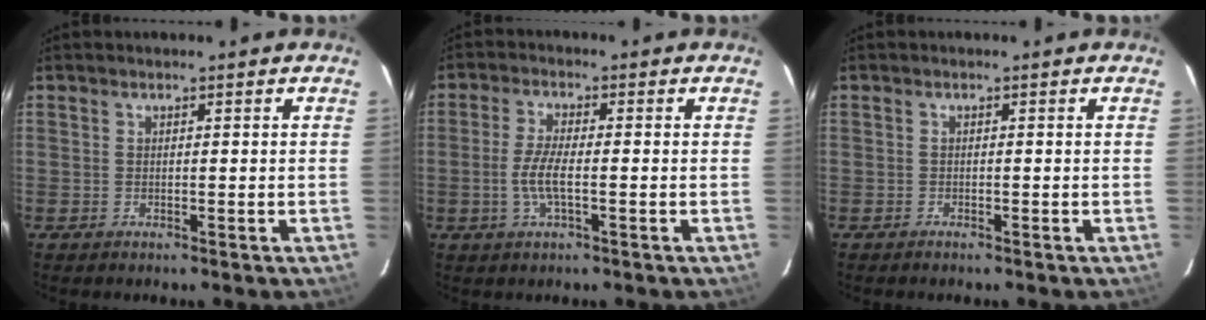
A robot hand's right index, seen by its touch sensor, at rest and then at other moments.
{"total": 5.3, "force": [-1.3, 1.3, 5.0], "torque": [-0.104, -0.003, -0.026]}
{"total": 0.5, "force": [-0.5, 0.1, 0.2], "torque": [-0.003, -0.001, -0.010]}